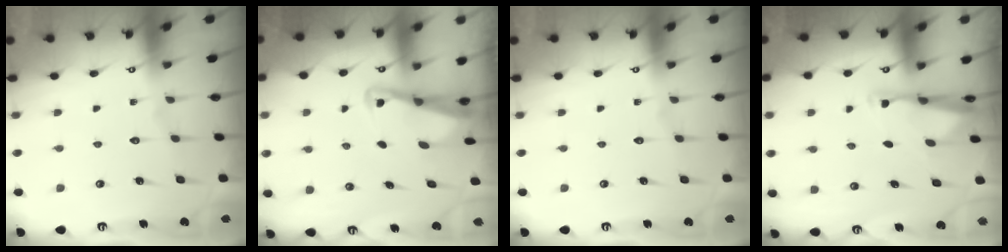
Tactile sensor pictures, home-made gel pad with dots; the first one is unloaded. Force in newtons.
{"total": 3.2, "press": 3.2, "slide": 0.3}
{"total": 0.0}
{"total": 2.9, "press": 2.9, "slide": 0.6}